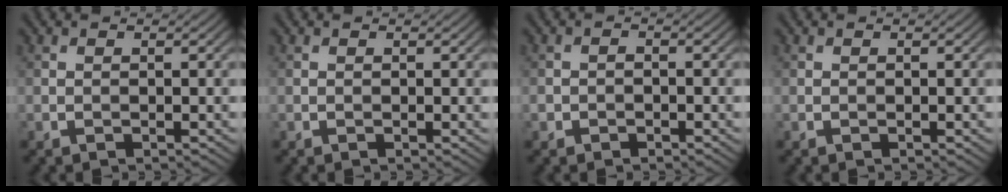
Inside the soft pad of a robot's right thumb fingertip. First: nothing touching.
{"total": 0.0}
{"total": 1.5, "force": [-0.9, 1.1, 0.5], "torque": [-0.008, -0.001, -0.020]}
{"total": 0.0}